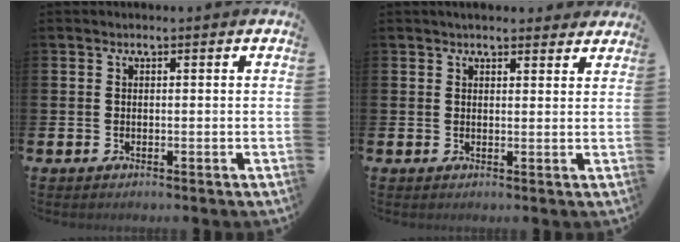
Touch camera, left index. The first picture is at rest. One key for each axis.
{"total": 2.7, "fx": 2.6, "fy": 0.5, "fz": 0.2, "tx": -0.001, "ty": -0.011, "tz": 0.046}